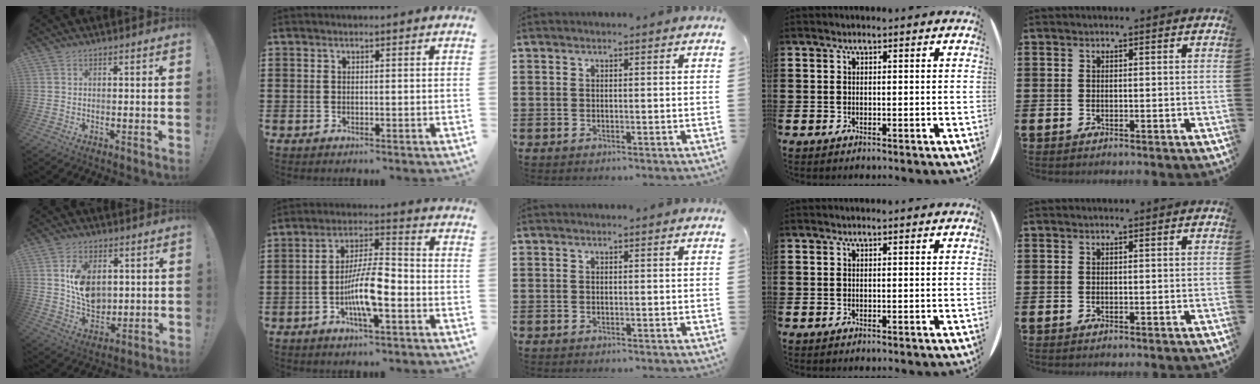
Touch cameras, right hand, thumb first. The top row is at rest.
{"thumb": {"total": 11.1, "force": [2.7, 8.4, 6.9], "torque": [-0.111, -0.007, 0.052]}, "index": {"total": 9.1, "force": [-3.0, 2.7, 8.2], "torque": [-0.162, 0.000, -0.057]}}